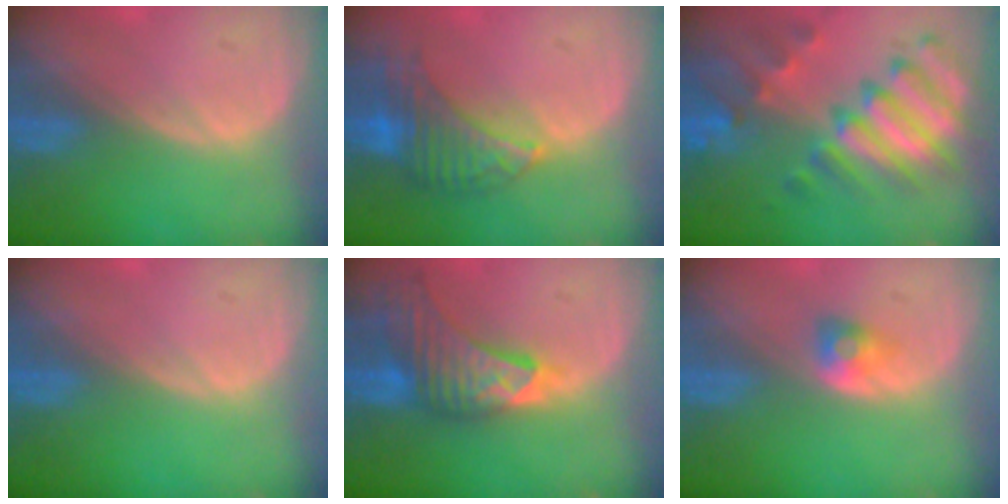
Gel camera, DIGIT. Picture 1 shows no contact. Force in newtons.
{"total": 8.0, "press": 7.1, "slide": 3.8}
{"total": 11.6, "press": 10.0, "slide": 5.8}
{"total": 0.0}
{"total": 8.9, "press": 8.3, "slide": 3.4}
{"total": 2.6, "press": 2.3, "slide": 1.1}